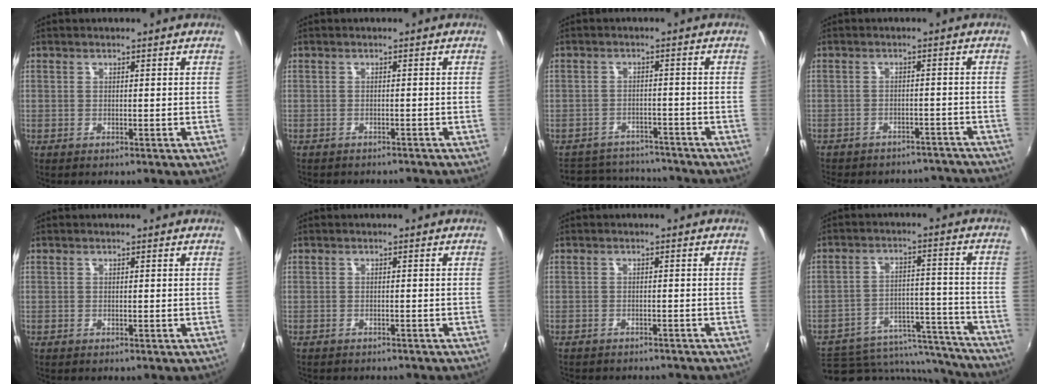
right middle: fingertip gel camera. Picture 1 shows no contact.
{"total": 3.5, "force": [-3.2, 1.0, 1.0], "torque": [-0.027, -0.012, -0.046]}
{"total": 10.8, "force": [-9.8, 4.1, 2.2], "torque": [-0.063, 0.023, -0.138]}
{"total": 15.1, "force": [-13.4, 5.6, 4.1], "torque": [-0.102, 0.014, -0.159]}
{"total": 0.0}
{"total": 2.2, "force": [-2.1, 0.6, 0.6], "torque": [-0.018, -0.011, -0.030]}
{"total": 4.6, "force": [-4.2, 1.3, 1.3], "torque": [-0.037, -0.013, -0.060]}
{"total": 17.9, "force": [-15.6, 7.3, 5.0], "torque": [-0.091, 0.032, -0.196]}